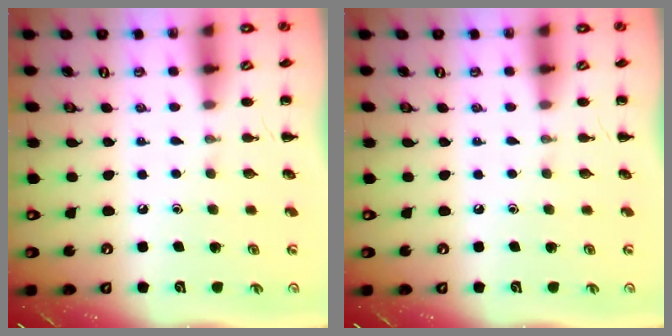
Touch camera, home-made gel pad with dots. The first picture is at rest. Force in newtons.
{"total": 0.0}